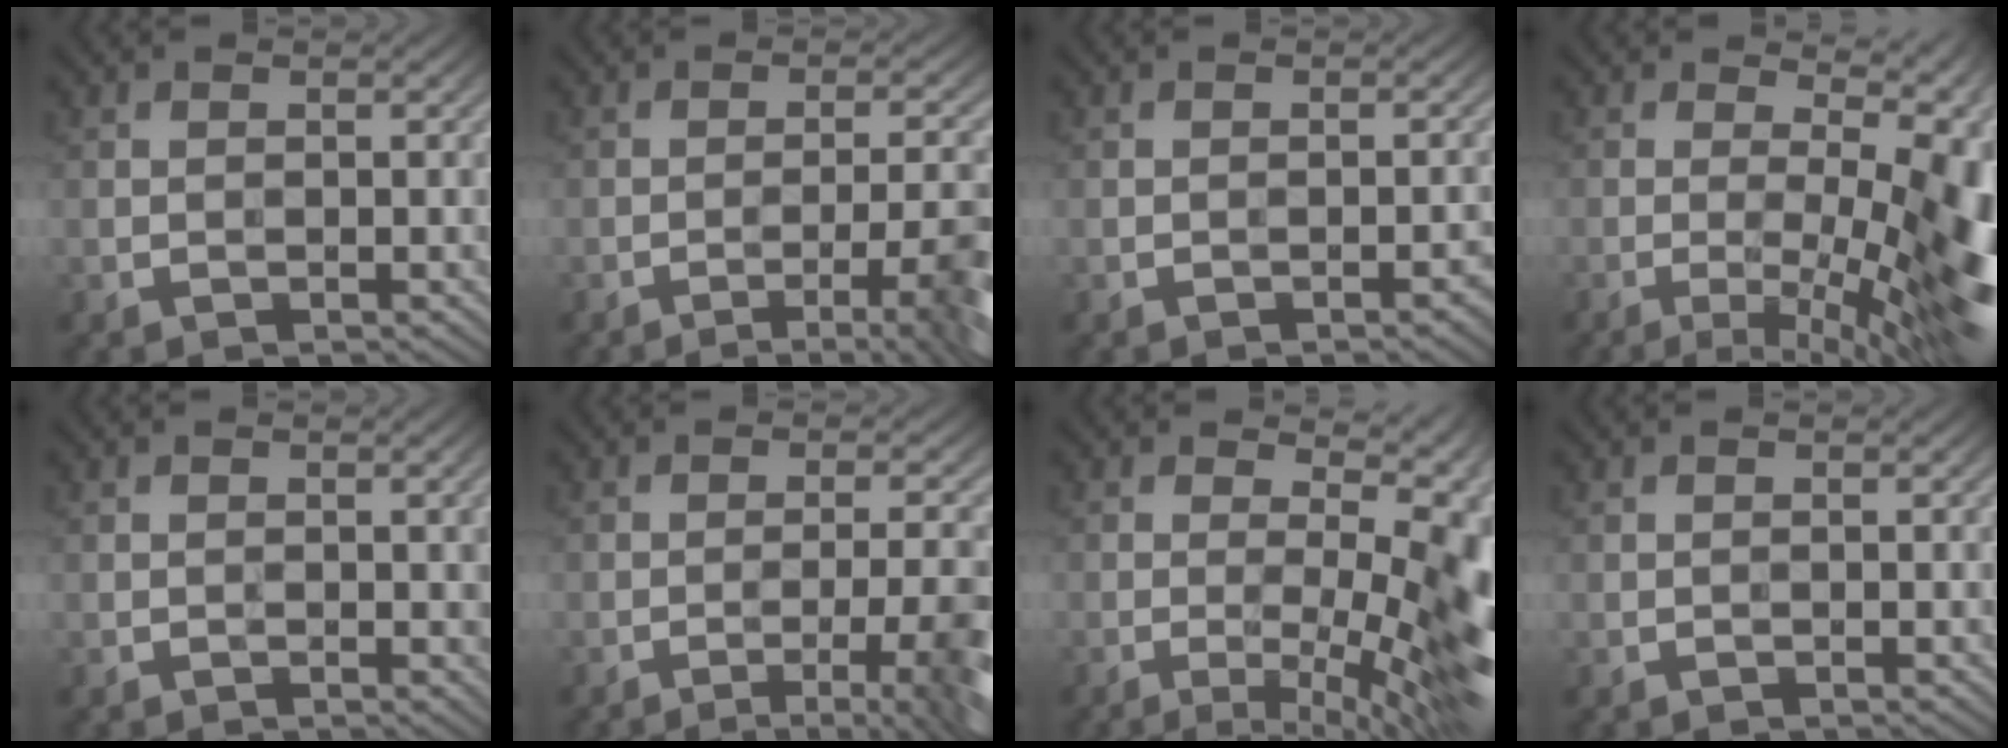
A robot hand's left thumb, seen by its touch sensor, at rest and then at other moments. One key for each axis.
{"total": 8.3, "fx": -3.7, "fy": 1.8, "fz": 7.2, "tx": -0.102, "ty": 0.001, "tz": -0.047}
{"total": 1.2, "fx": -0.7, "fy": 0.1, "fz": 1.0, "tx": -0.013, "ty": 0.004, "tz": -0.011}
{"total": 16.3, "fx": -1.7, "fy": 5.0, "fz": 15.4, "tx": -0.176, "ty": 0.000, "tz": -0.023}
{"total": 1.1, "fx": 0.1, "fy": 0.6, "fz": 0.9, "tx": -0.011, "ty": -0.003, "tz": 0.002}
{"total": 9.2, "fx": -3.5, "fy": 2.4, "fz": 8.1, "tx": -0.103, "ty": -0.003, "tz": -0.043}
{"total": 14.3, "fx": -0.4, "fy": 4.0, "fz": 13.7, "tx": -0.176, "ty": 0.012, "tz": 0.002}
{"total": 0.0}